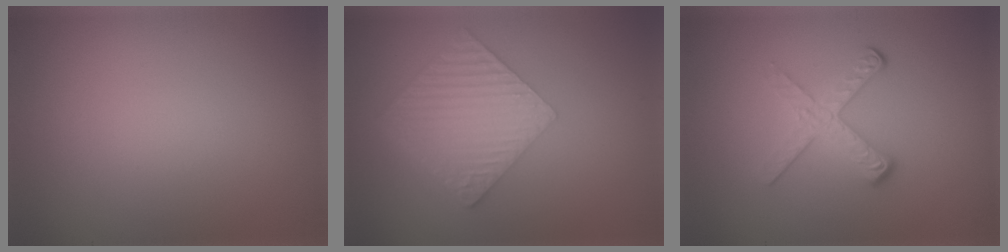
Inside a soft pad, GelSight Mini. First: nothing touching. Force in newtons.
{"total": 6.5, "press": 4.5, "slide": 4.7}
{"total": 3.5, "press": 2.3, "slide": 2.7}